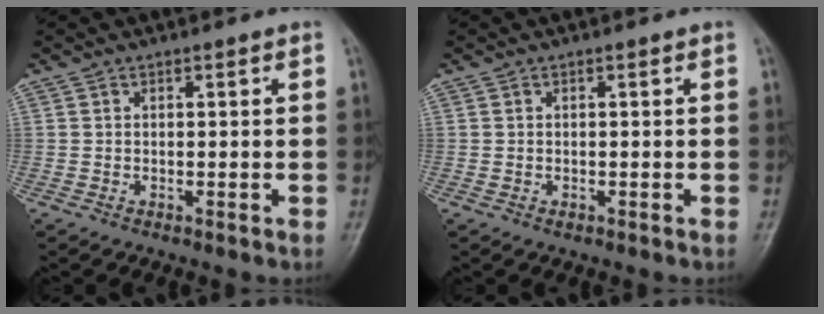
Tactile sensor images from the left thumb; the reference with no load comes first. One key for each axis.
{"total": 0.6, "fx": -0.2, "fy": 0.5, "fz": 0.3, "tx": -0.007, "ty": 0.001, "tz": -0.002}